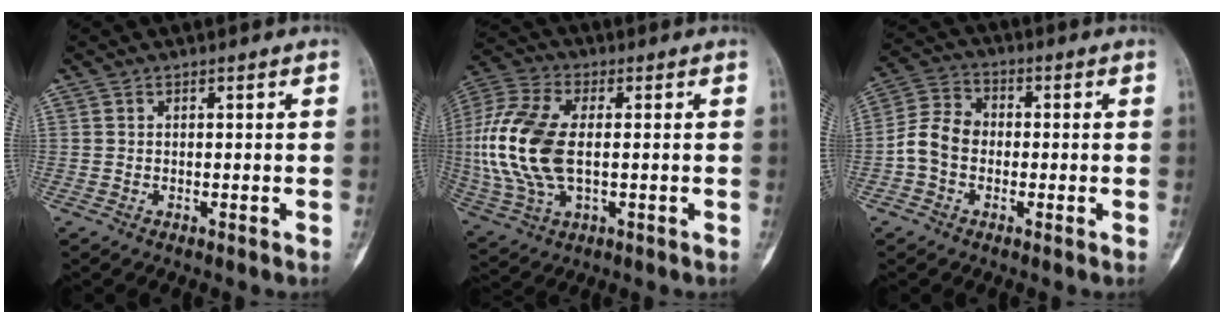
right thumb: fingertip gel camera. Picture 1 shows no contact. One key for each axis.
{"total": 17.6, "fx": -0.2, "fy": 9.7, "fz": 14.7, "tx": -0.337, "ty": 0.005, "tz": -0.001}
{"total": 7.5, "fx": -1.4, "fy": 5.9, "fz": 4.4, "tx": -0.074, "ty": 0.029, "tz": -0.040}